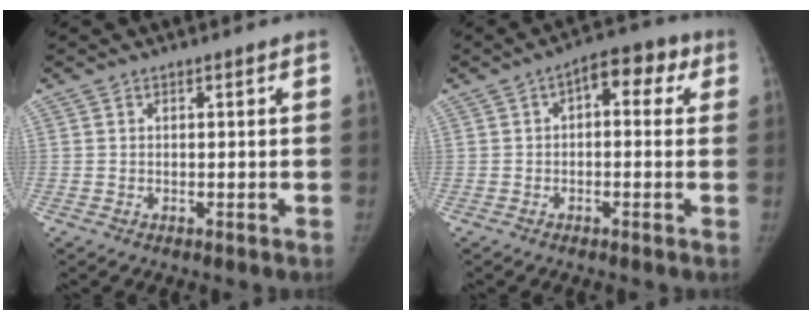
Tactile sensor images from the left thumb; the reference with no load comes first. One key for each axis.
{"total": 7.7, "fx": 2.0, "fy": 4.3, "fz": 6.0, "tx": -0.047, "ty": 0.025, "tz": 0.015}